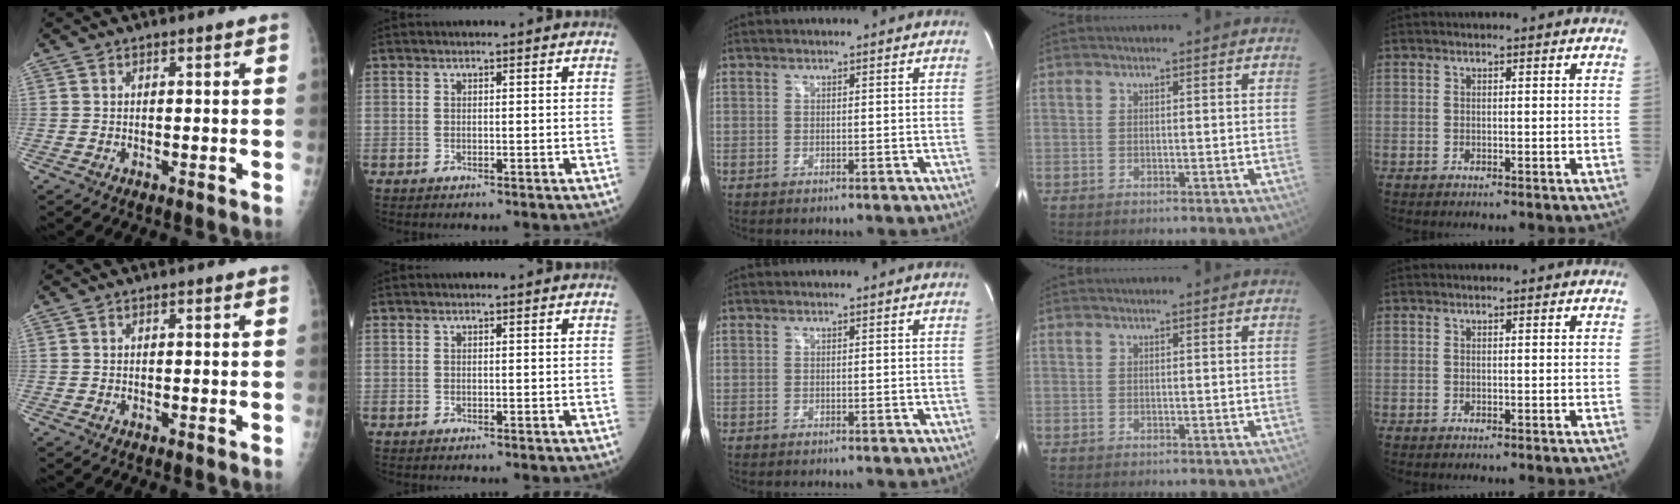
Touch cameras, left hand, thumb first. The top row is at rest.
{}